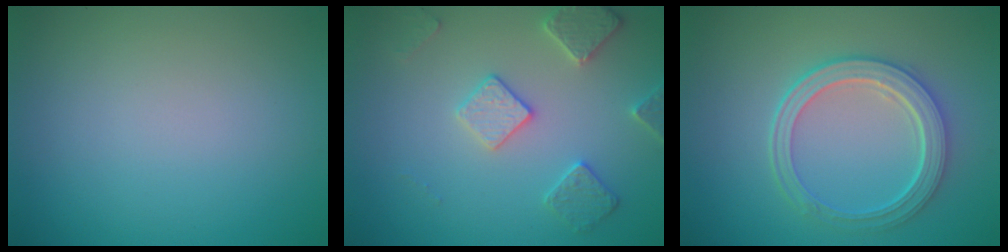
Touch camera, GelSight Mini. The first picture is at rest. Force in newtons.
{"total": 3.2, "press": 3.1, "slide": 0.8}
{"total": 4.7, "press": 3.9, "slide": 2.7}